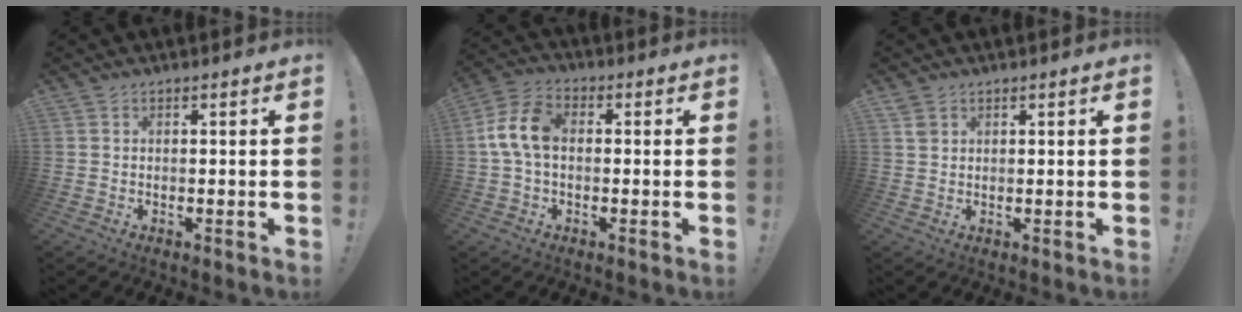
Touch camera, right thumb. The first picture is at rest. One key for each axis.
{"total": 10.2, "fx": 0.3, "fy": 6.5, "fz": 7.9, "tx": -0.148, "ty": 0.013, "tz": 0.012}
{"total": 2.3, "fx": 1.5, "fy": 1.6, "fz": 0.9, "tx": -0.010, "ty": -0.005, "tz": 0.028}